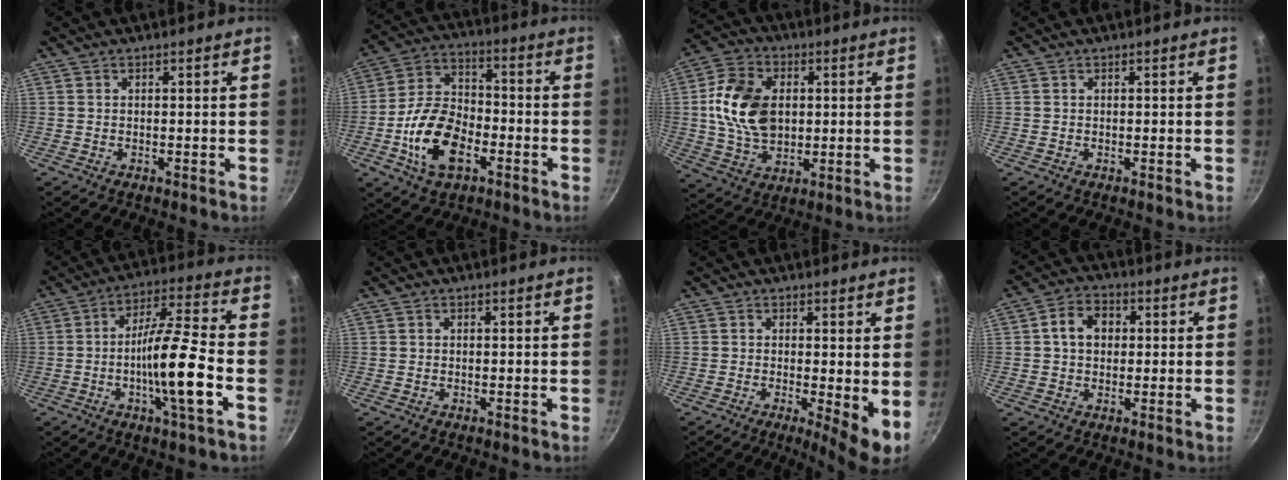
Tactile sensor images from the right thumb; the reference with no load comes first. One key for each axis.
{"total": 14.9, "fx": -5.2, "fy": 8.8, "fz": 10.8, "tx": -0.186, "ty": 0.034, "tz": -0.102}
{"total": 14.9, "fx": 1.6, "fy": 10.4, "fz": 10.6, "tx": -0.179, "ty": 0.002, "tz": 0.028}
{"total": 0.0}
{"total": 14.1, "fx": -3.8, "fy": 1.7, "fz": 13.5, "tx": -0.229, "ty": 0.026, "tz": -0.073}
{"total": 0.0}
{"total": 6.2, "fx": -0.1, "fy": 1.6, "fz": 6.0, "tx": -0.084, "ty": -0.016, "tz": 0.001}
{"total": 6.7, "fx": 1.0, "fy": 5.3, "fz": 4.0, "tx": -0.045, "ty": 0.012, "tz": 0.006}